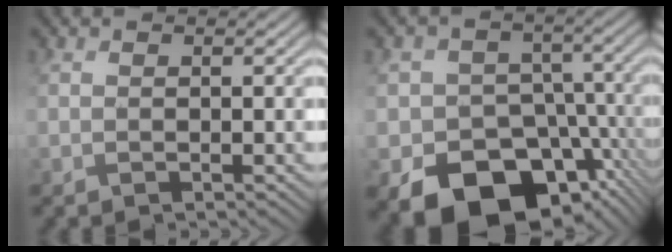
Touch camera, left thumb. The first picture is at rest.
{"total": 13.9, "force": [-6.4, 10.2, 7.0], "torque": [-0.112, -0.041, -0.105]}